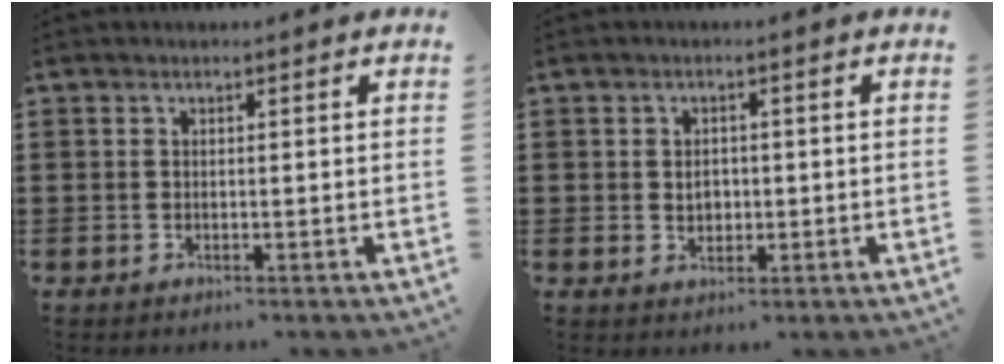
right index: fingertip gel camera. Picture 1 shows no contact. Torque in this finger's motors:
{"motor_torque": [0.93, 1.21, 0.06, 0.01]}